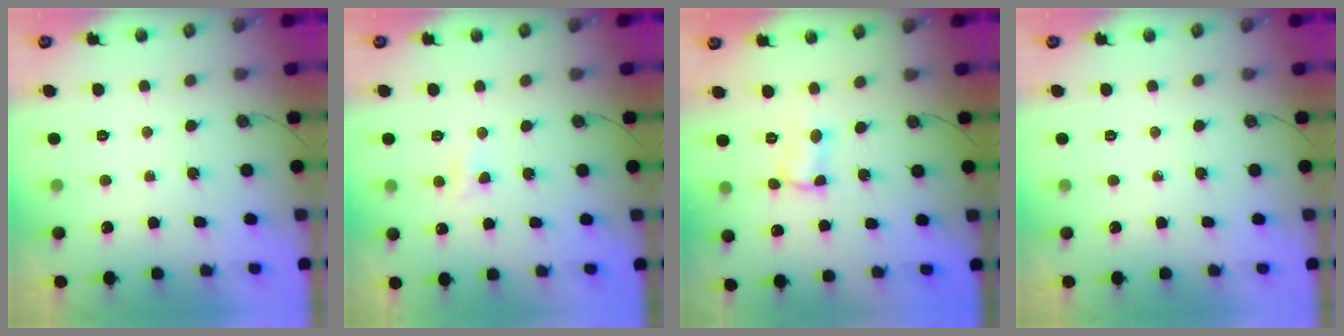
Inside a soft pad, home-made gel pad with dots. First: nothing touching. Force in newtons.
{"total": 4.8, "press": 4.7, "slide": 0.6}
{"total": 2.6, "press": 2.6, "slide": 0.5}
{"total": 0.0}